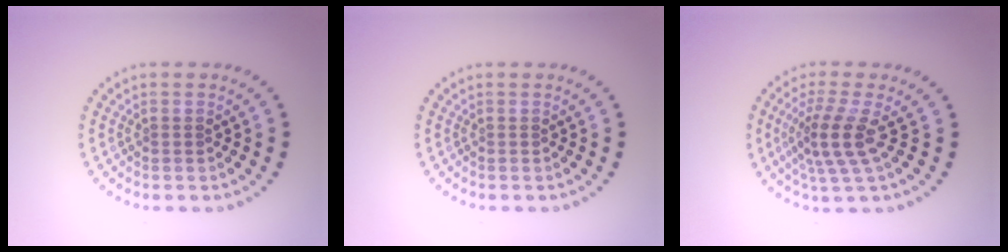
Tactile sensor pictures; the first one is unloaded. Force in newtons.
{"total": 0.0}
{"total": 3.8, "press": 2.9, "slide": 2.5}